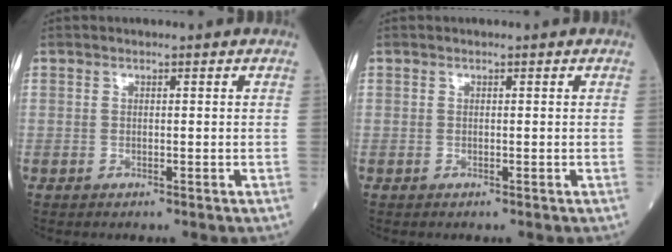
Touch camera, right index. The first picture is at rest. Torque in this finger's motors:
{"motor_torque": [0.01, -0.01, -0.03, -0.01]}